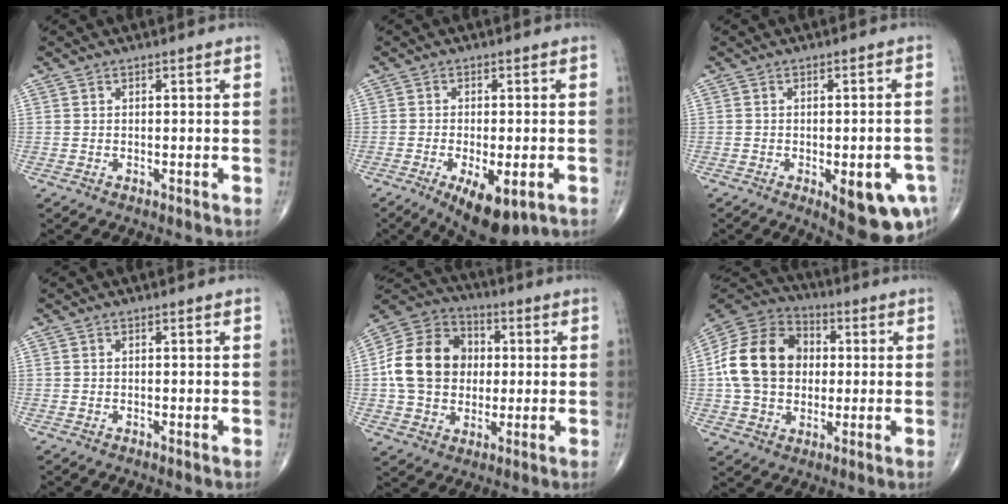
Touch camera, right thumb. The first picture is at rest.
{"total": 10.4, "force": [-4.7, 4.2, 8.4], "torque": [-0.126, -0.008, -0.065]}
{"total": 11.5, "force": [-4.4, 4.3, 9.6], "torque": [-0.101, 0.006, -0.044]}
{"total": 0.0}
{"total": 16.0, "force": [0.8, 13.0, 9.3], "torque": [-0.152, 0.024, 0.012]}
{"total": 17.6, "force": [1.0, 13.7, 11.1], "torque": [-0.189, 0.024, 0.015]}